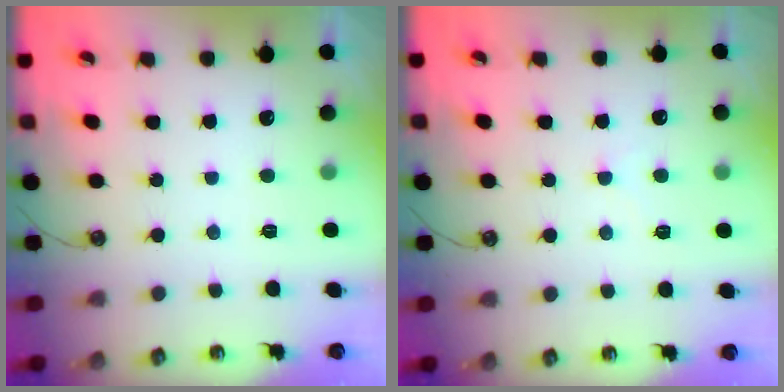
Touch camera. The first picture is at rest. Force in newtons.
{"total": 1.5, "press": 1.4, "slide": 0.3}